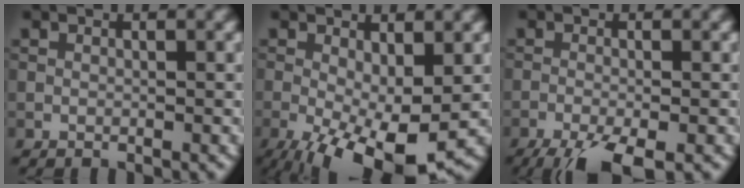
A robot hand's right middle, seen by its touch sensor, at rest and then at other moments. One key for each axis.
{"total": 9.3, "fx": -3.2, "fy": 3.5, "fz": 8.0, "tx": -0.154, "ty": -0.021, "tz": -0.045}
{"total": 5.7, "fx": -3.9, "fy": 1.3, "fz": 3.9, "tx": -0.065, "ty": -0.022, "tz": -0.068}